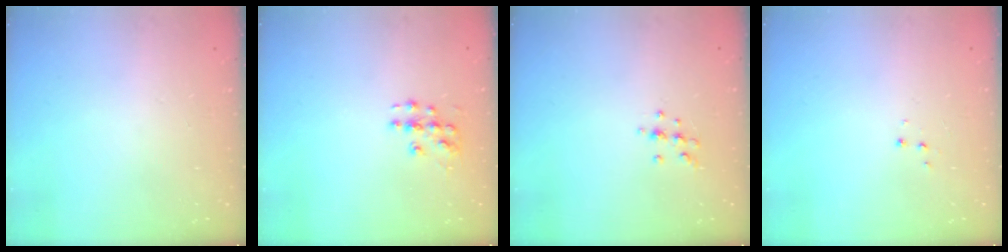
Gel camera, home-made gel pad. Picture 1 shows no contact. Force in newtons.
{"total": 6.1, "press": 6.1, "slide": 0.4}
{"total": 7.0, "press": 7.0, "slide": 0.6}
{"total": 3.5, "press": 3.4, "slide": 0.5}